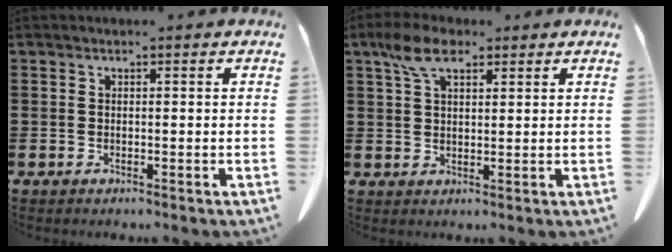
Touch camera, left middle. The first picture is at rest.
{"total": 5.9, "force": [3.4, 2.5, 4.1], "torque": [-0.090, 0.010, 0.062]}